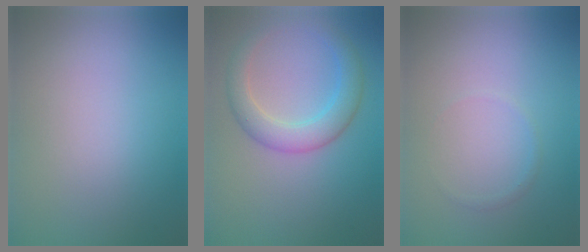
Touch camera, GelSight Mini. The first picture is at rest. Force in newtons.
{"total": 3.9, "press": 3.9, "slide": 0.0}
{"total": 0.5, "press": 0.5, "slide": 0.0}